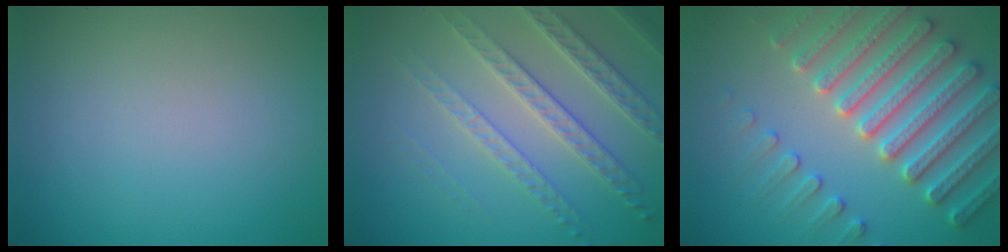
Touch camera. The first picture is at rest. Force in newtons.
{"total": 4.8, "press": 4.1, "slide": 2.5}
{"total": 7.6, "press": 7.3, "slide": 1.9}